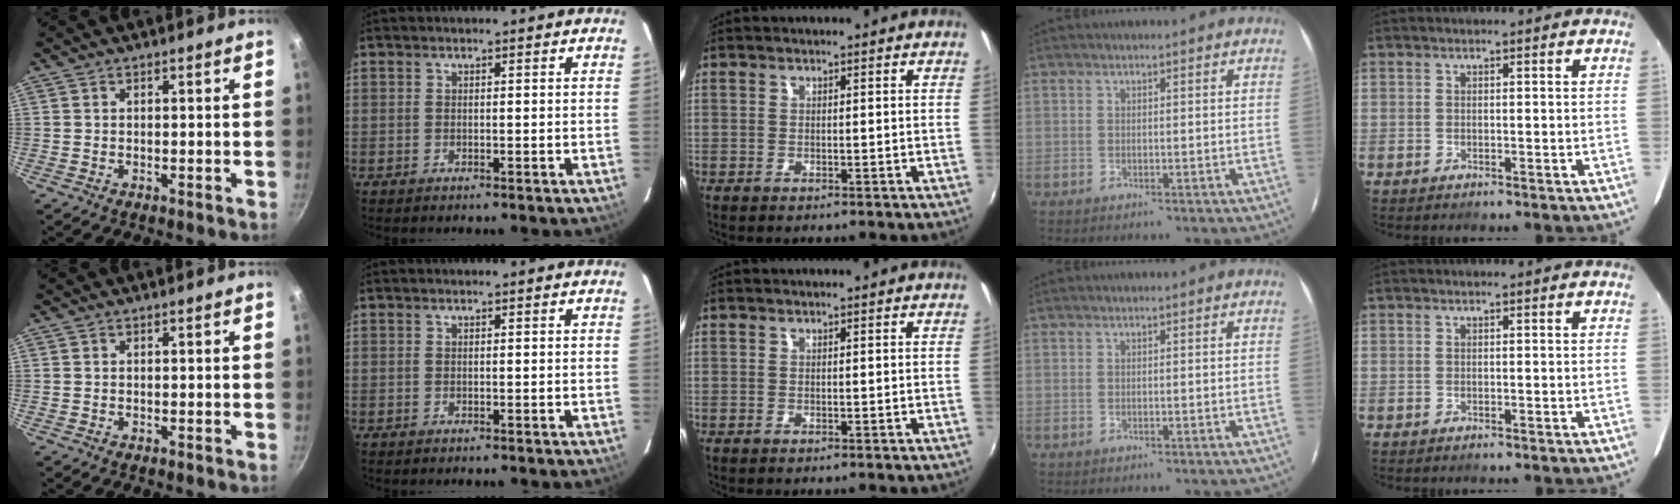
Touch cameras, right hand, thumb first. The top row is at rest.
{}